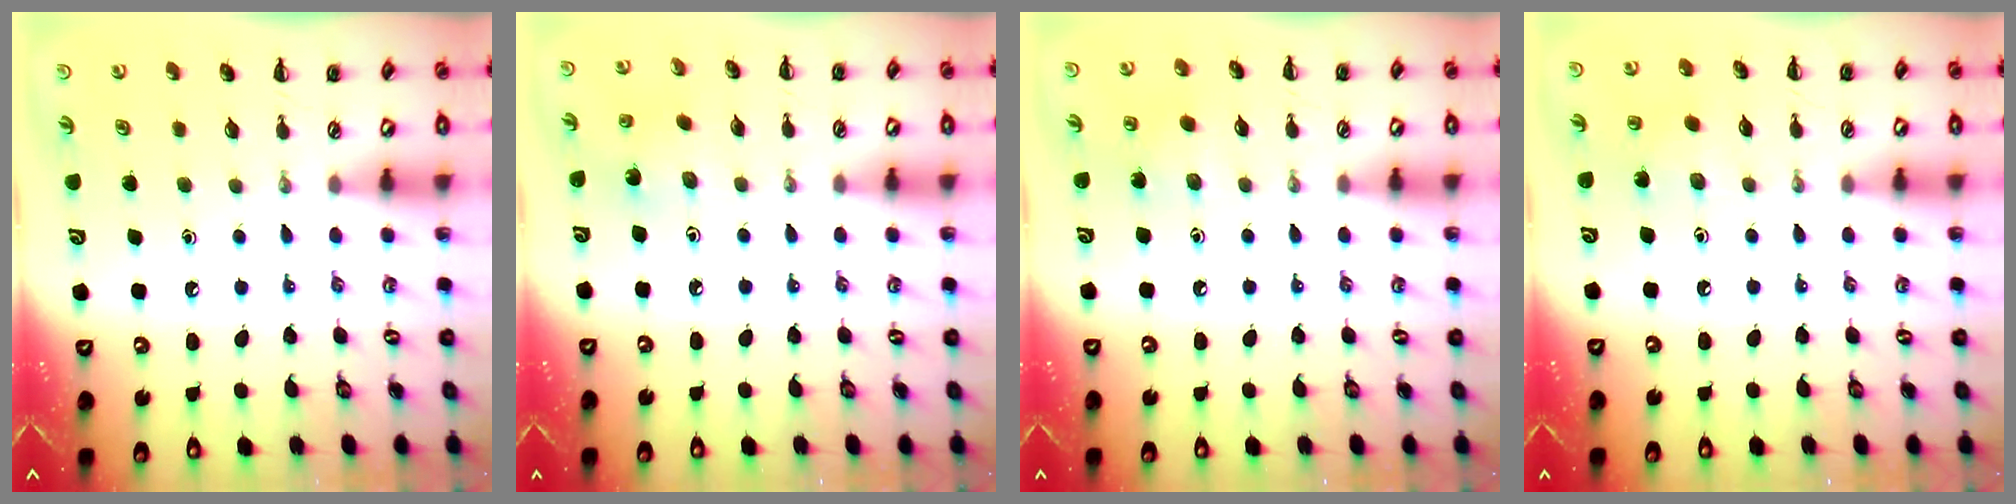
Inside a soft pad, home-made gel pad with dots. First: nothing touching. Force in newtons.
{"total": 1.5, "press": 1.4, "slide": 0.4}
{"total": 6.3, "press": 6.1, "slide": 1.6}
{"total": 2.8, "press": 2.7, "slide": 0.9}